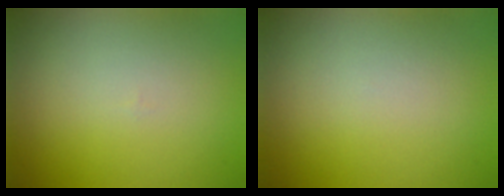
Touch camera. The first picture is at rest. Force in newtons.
{"total": 0.0}